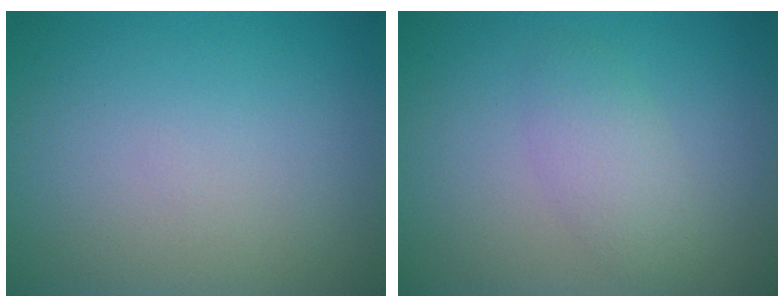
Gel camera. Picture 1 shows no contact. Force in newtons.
{"total": 2.5, "press": 2.5, "slide": 0.0}